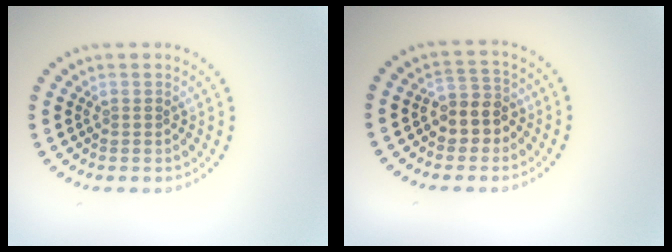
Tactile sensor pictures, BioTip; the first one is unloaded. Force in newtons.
{"total": 2.9, "press": 2.6, "slide": 1.3}